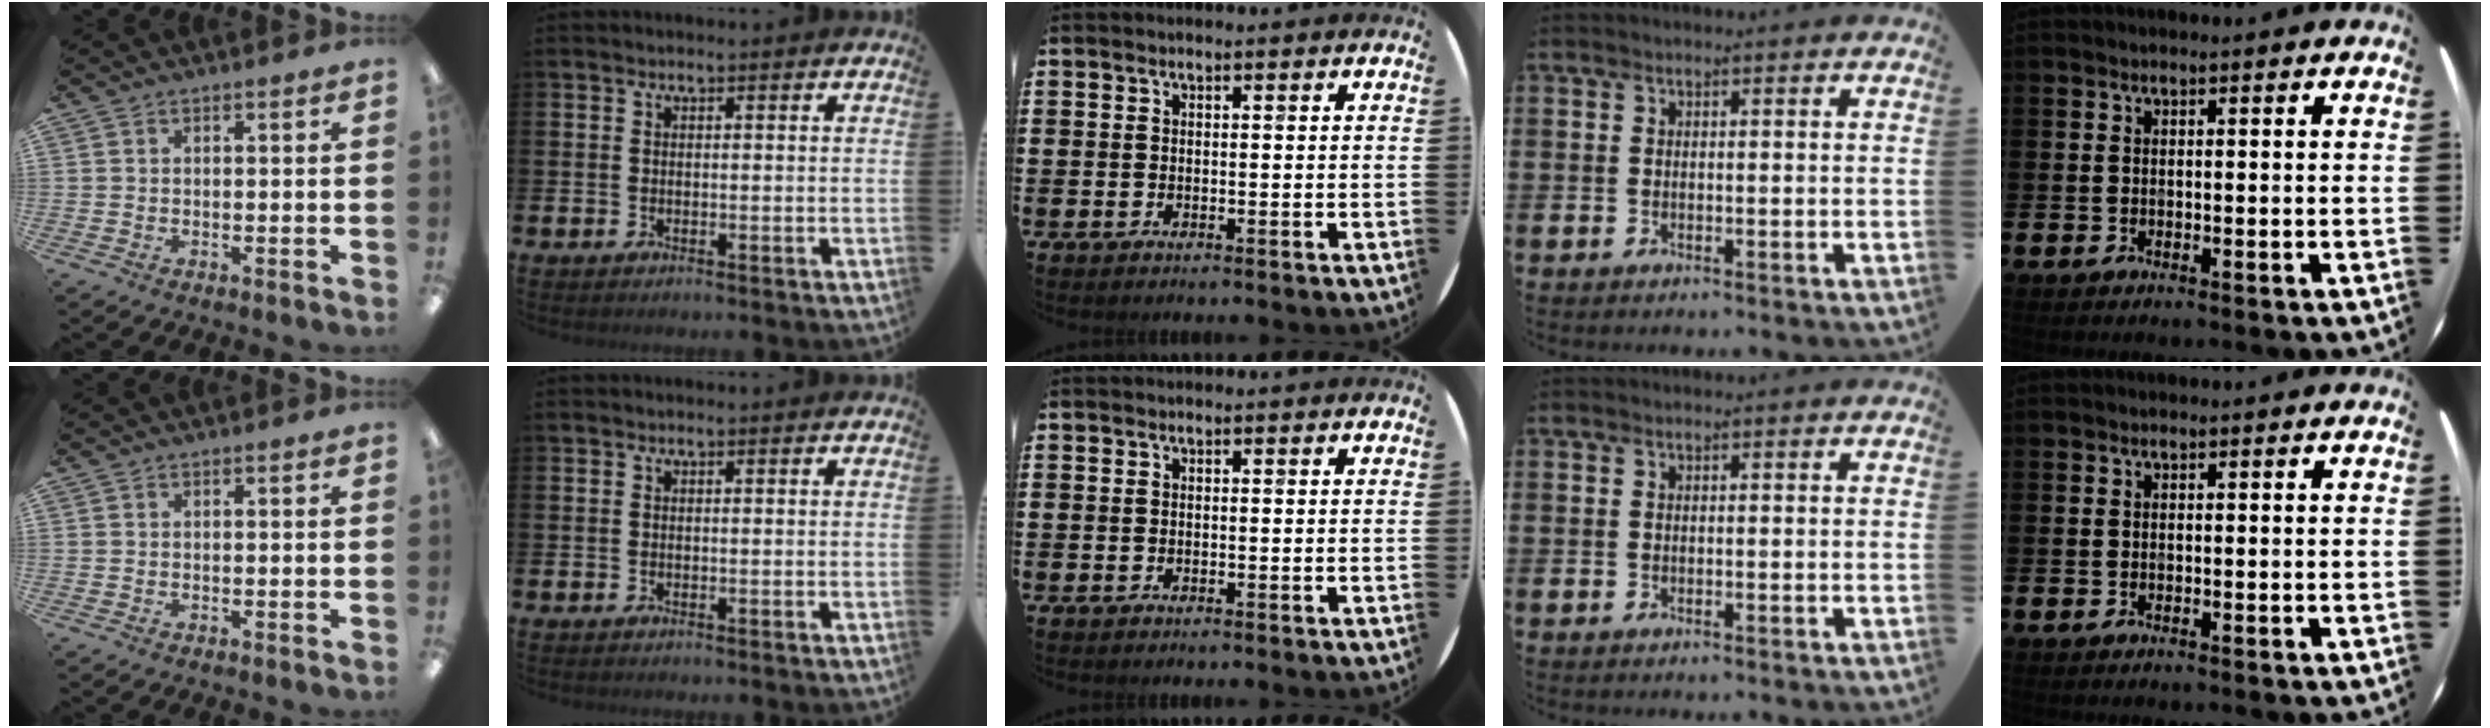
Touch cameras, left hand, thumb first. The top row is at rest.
{}